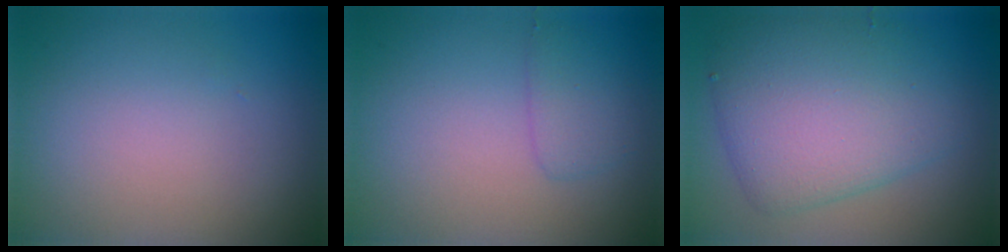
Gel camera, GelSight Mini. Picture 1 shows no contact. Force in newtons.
{"total": 1.7, "press": 1.7, "slide": 0.1}
{"total": 8.0, "press": 8.0, "slide": 0.2}